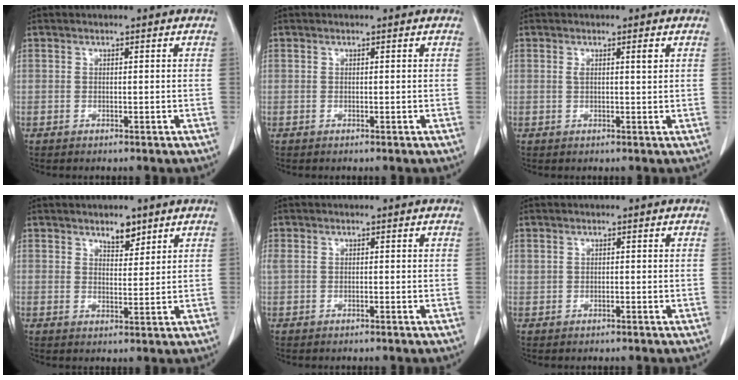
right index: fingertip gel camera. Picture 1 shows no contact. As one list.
[{"total": 0.0}, {"total": 1.8, "force": [0.8, 0.1, 1.6], "torque": [-0.033, 0.008, 0.017]}, {"total": 3.3, "force": [2.5, 1.4, 1.6], "torque": [-0.024, -0.006, 0.042]}, {"total": 1.0, "force": [0.2, 0.6, 0.7], "torque": [-0.034, 0.009, 0.012]}, {"total": 0.5, "force": [0.2, 0.3, 0.3], "torque": [-0.008, 0.003, 0.006]}]